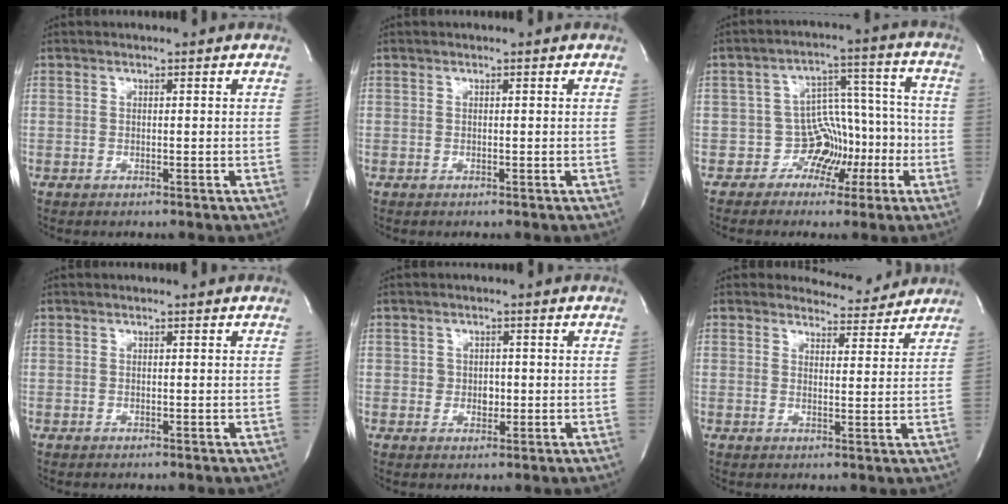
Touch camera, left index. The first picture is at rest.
{"total": 0.0}
{"total": 7.2, "force": [-3.5, 6.1, 1.7], "torque": [0.001, 0.041, -0.049]}
{"total": 0.0}
{"total": 2.0, "force": [-0.5, 1.8, 0.9], "torque": [-0.008, 0.003, -0.005]}
{"total": 4.0, "force": [3.8, 0.8, -0.9], "torque": [0.007, -0.010, 0.046]}